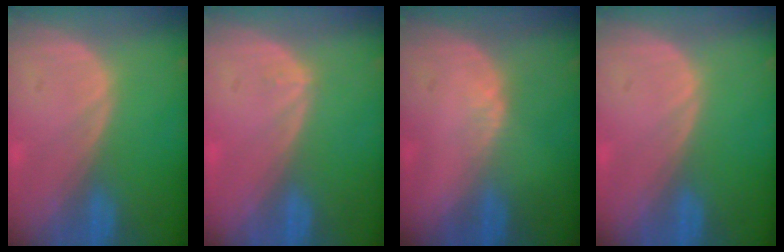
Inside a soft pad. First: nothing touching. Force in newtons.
{"total": 0.6, "press": 0.4, "slide": 0.5}
{"total": 1.2, "press": 0.9, "slide": 0.8}
{"total": 0.0}